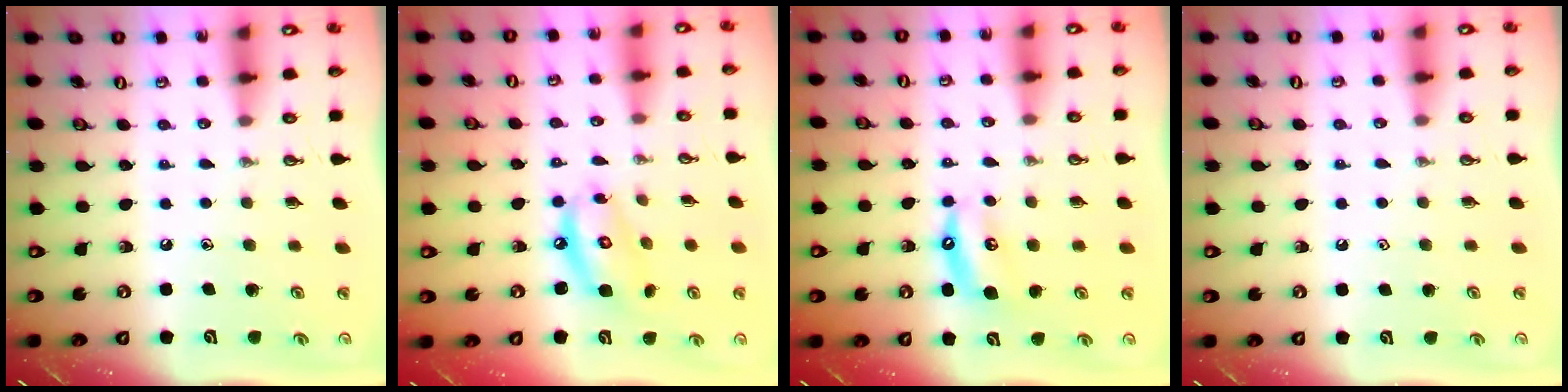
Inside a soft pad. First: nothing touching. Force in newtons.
{"total": 9.7, "press": 9.7, "slide": 0.9}
{"total": 5.3, "press": 5.2, "slide": 0.8}
{"total": 0.9, "press": 0.7, "slide": 0.5}